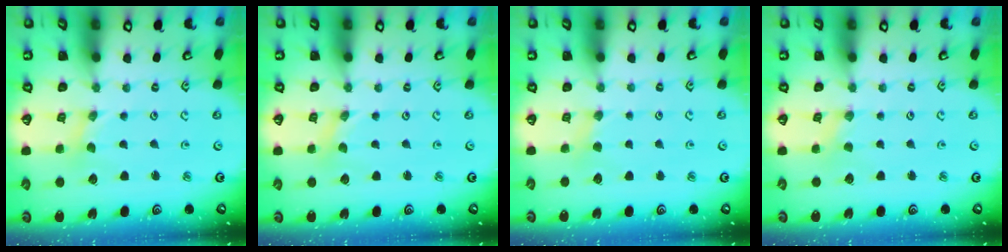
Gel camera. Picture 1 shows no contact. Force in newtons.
{"total": 0.0}
{"total": 2.3, "press": 2.3, "slide": 0.4}
{"total": 0.6, "press": 0.6, "slide": 0.1}